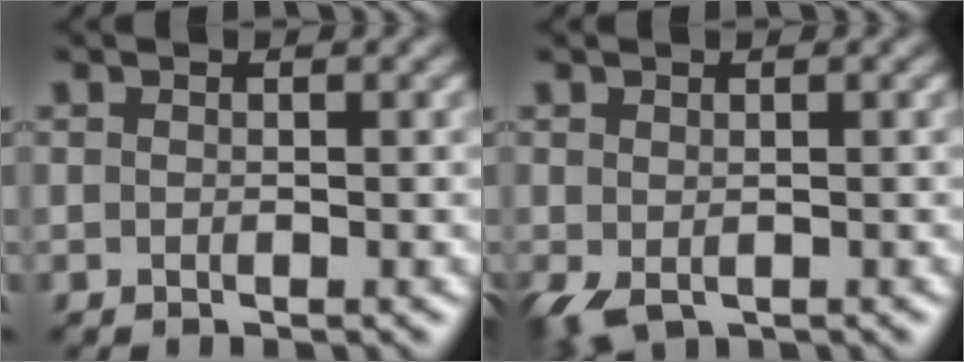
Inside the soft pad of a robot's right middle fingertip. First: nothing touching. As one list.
[{"total": 2.3, "force": [-1.1, 1.2, 1.6], "torque": [-0.041, -0.010, -0.019]}]